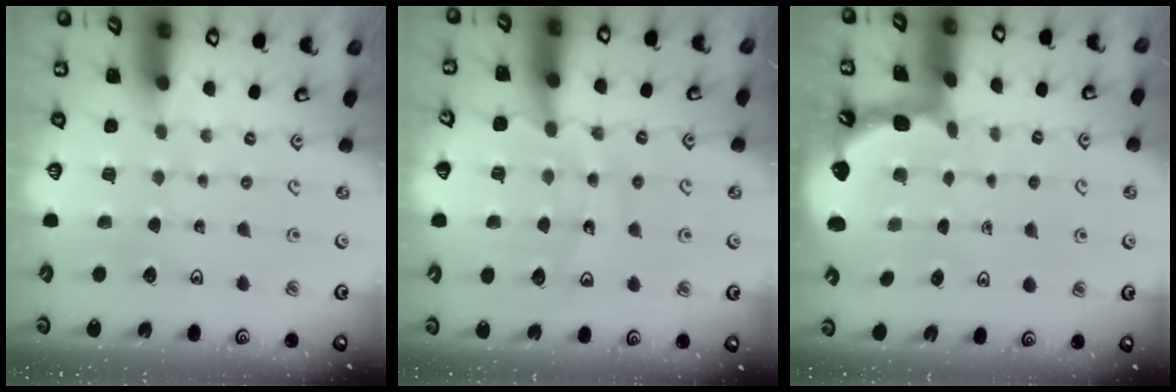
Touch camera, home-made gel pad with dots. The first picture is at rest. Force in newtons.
{"total": 14.0, "press": 13.5, "slide": 3.5}
{"total": 1.7, "press": 1.7, "slide": 0.2}